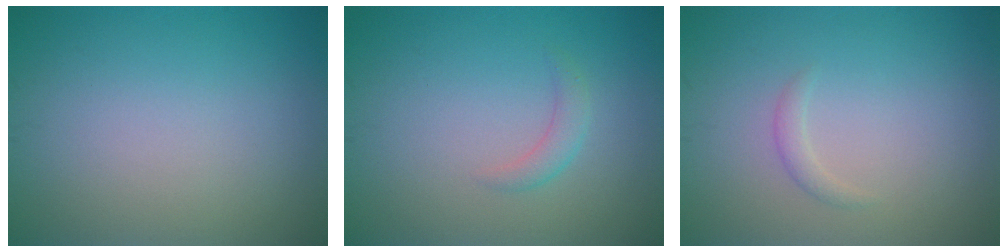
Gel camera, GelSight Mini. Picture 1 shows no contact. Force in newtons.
{"total": 1.4, "press": 1.4, "slide": 0.0}
{"total": 0.9, "press": 0.9, "slide": 0.1}